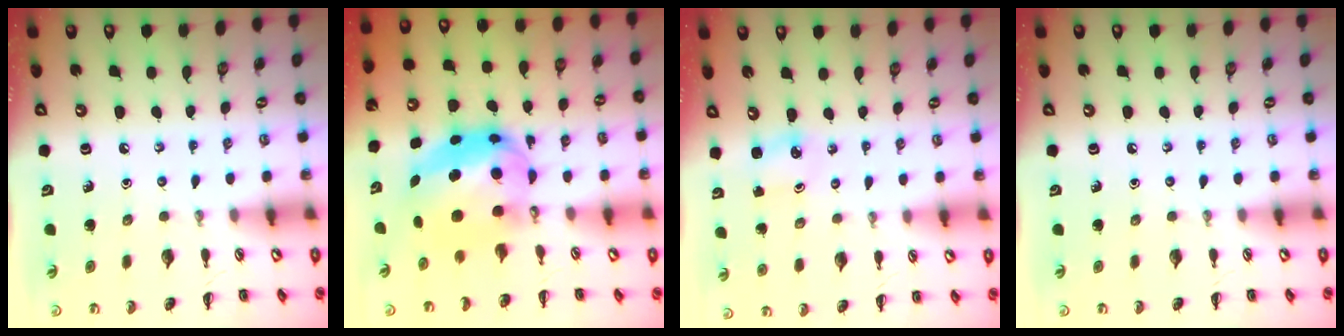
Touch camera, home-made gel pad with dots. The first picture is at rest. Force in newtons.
{"total": 9.2, "press": 8.8, "slide": 2.5}
{"total": 1.5, "press": 1.5, "slide": 0.3}
{"total": 0.0}